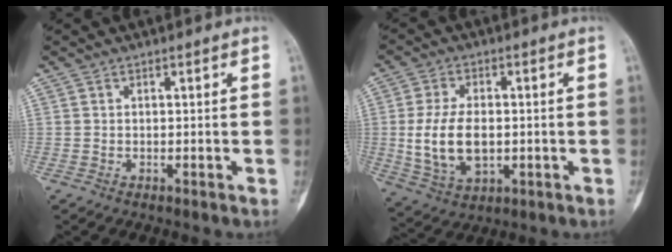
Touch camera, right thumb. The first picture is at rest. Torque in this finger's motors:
{"motor_torque": [-0.51, 1.28, 0.77, 0.29, 0.16]}